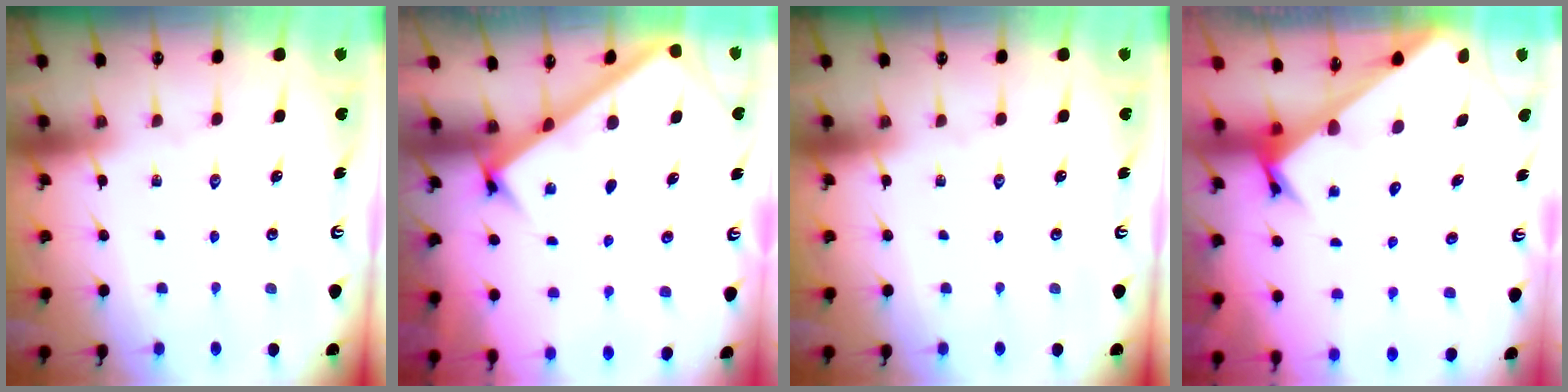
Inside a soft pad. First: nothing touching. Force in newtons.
{"total": 2.6, "press": 2.6, "slide": 0.3}
{"total": 0.0}
{"total": 2.6, "press": 2.6, "slide": 0.2}